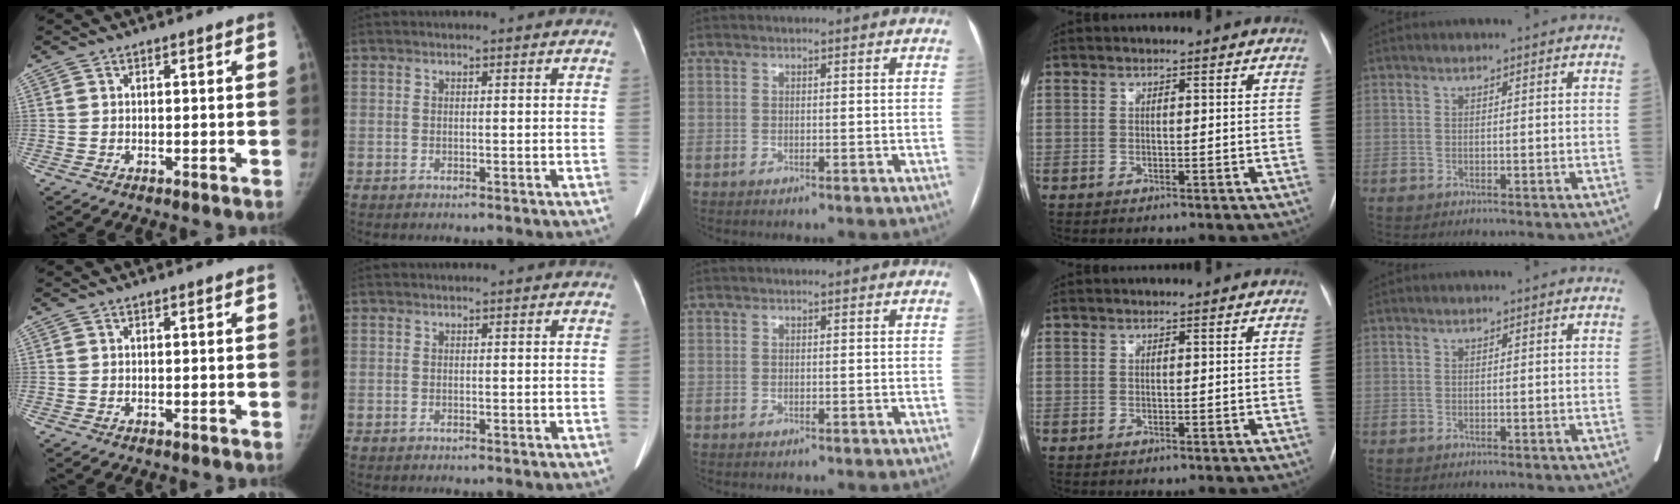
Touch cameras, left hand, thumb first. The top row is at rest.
{}